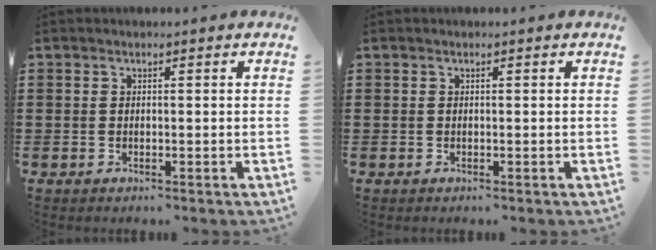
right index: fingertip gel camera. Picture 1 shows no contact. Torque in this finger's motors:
{"motor_torque": [0.41, 0.60, 0.00, -0.01]}